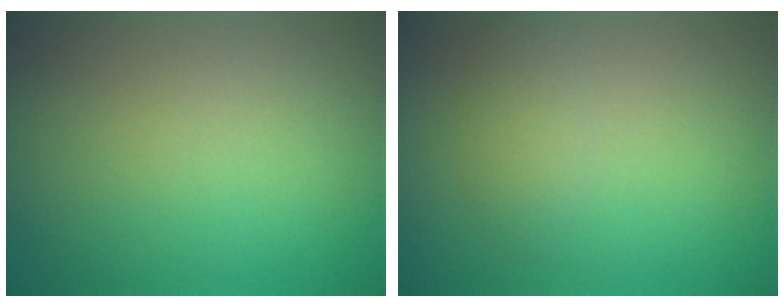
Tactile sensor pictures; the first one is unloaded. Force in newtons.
{"total": 2.1, "press": 2.1, "slide": 0.1}